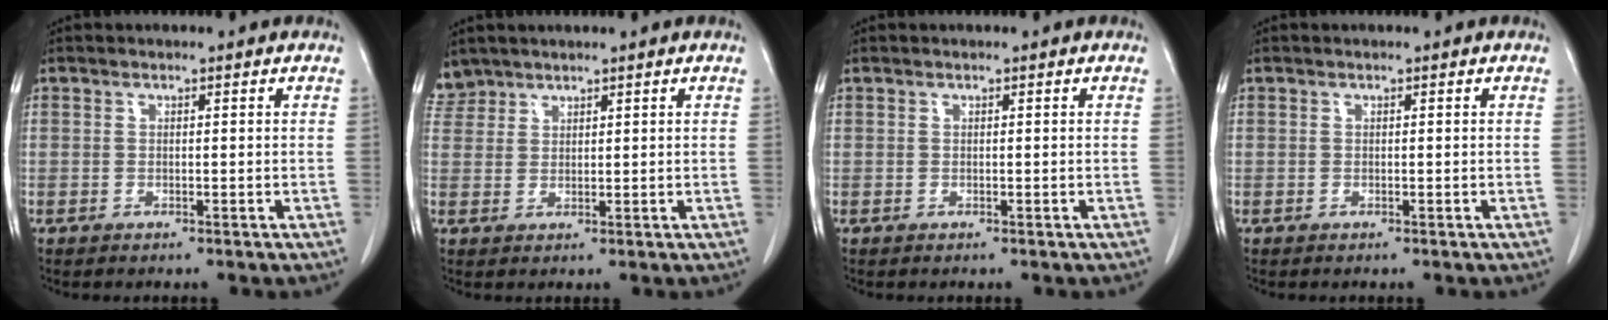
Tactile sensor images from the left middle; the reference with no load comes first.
{"total": 2.8, "force": [2.6, 1.0, -0.5], "torque": [0.008, 0.011, 0.054]}
{"total": 0.0}
{"total": 0.0}